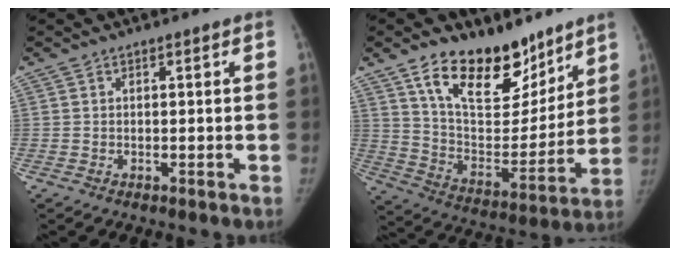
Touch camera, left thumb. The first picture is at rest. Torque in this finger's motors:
{"motor_torque": [1.70, 1.69, 1.45, -1.33, 0.08]}